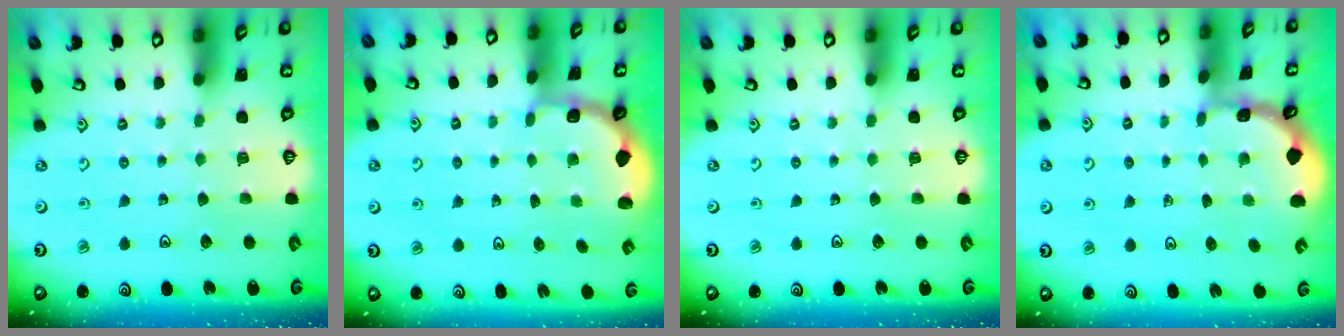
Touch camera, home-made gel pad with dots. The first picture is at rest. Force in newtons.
{"total": 1.9, "press": 1.8, "slide": 0.7}
{"total": 0.0}
{"total": 1.1, "press": 1.0, "slide": 0.1}